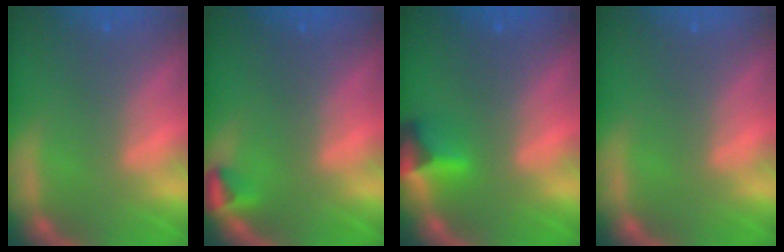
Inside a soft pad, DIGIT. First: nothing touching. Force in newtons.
{"total": 1.5}
{"total": 2.9}
{"total": 0.0}